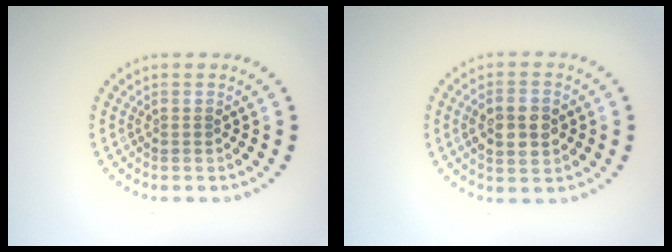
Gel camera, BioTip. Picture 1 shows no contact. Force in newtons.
{"total": 3.6, "press": 3.6, "slide": 0.2}